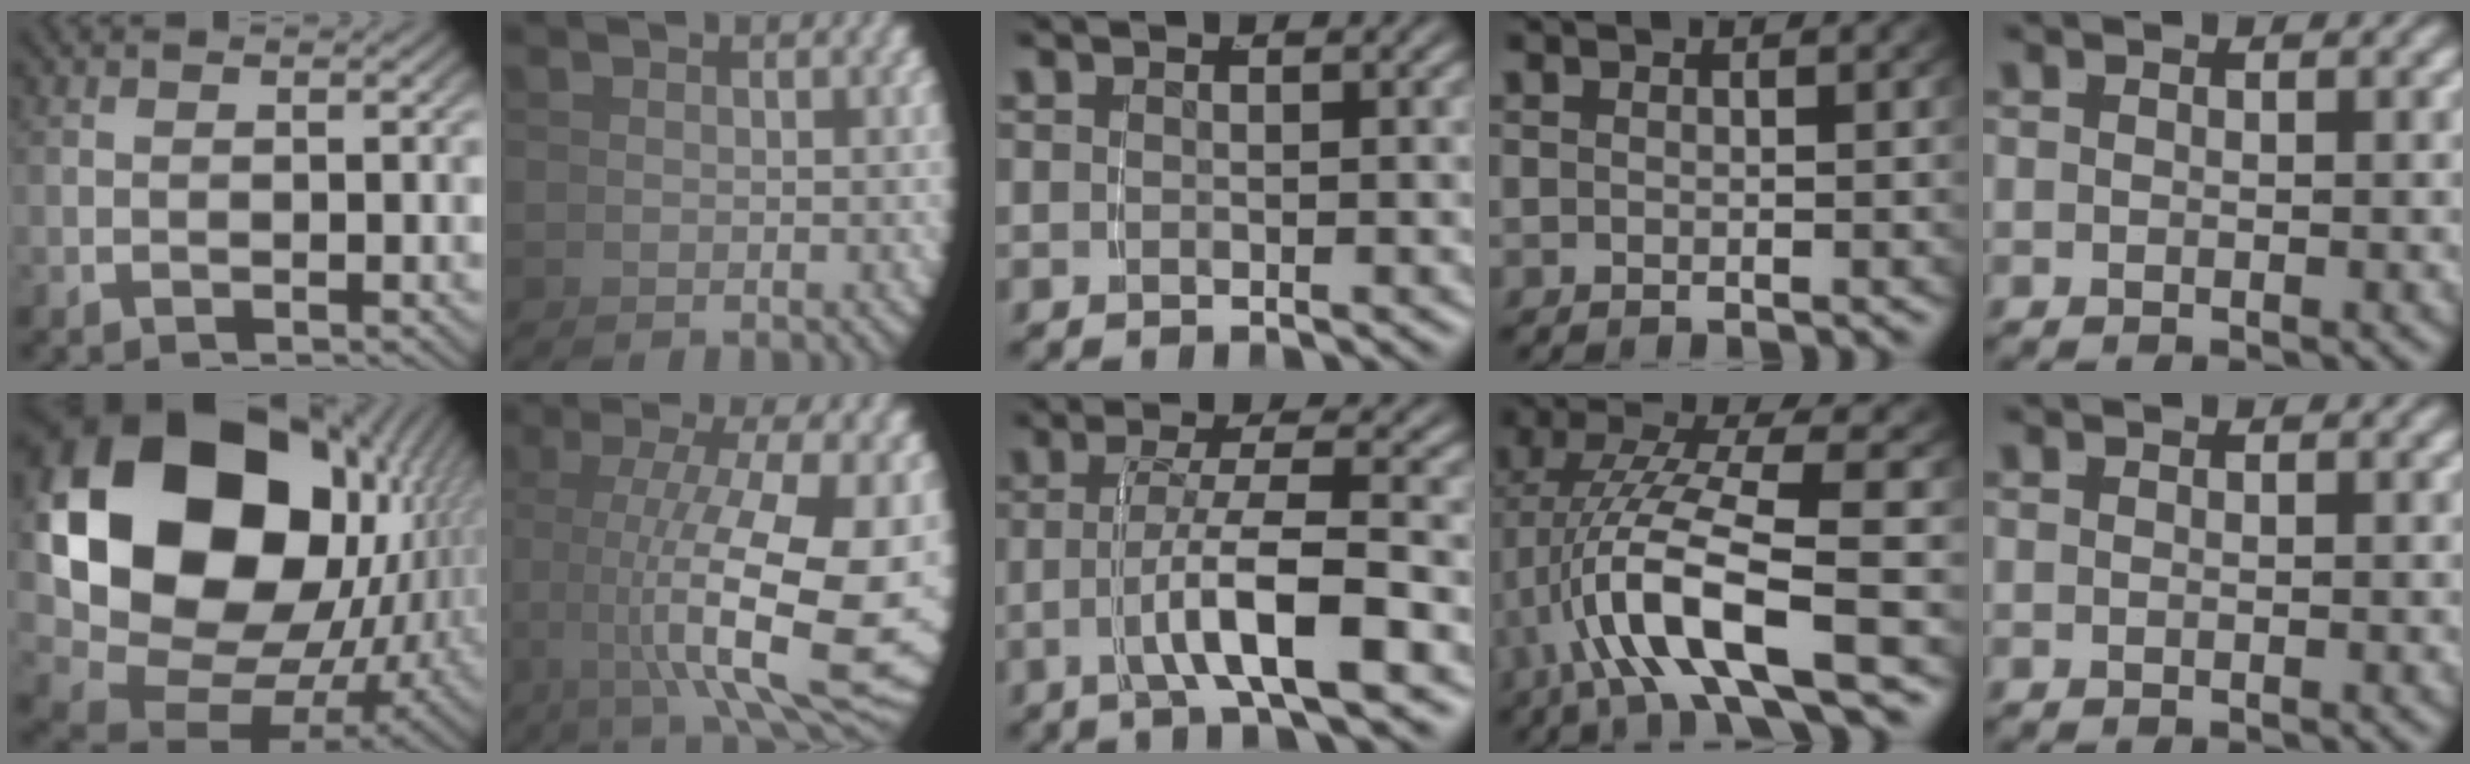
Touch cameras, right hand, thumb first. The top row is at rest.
{"thumb": {"total": 25.8, "force": [1.5, 17.4, 19.0], "torque": [-0.396, -0.058, 0.050]}, "index": {"total": 12.3, "force": [-0.1, 5.1, 11.2], "torque": [-0.173, -0.036, 0.025]}, "middle": {"total": 5.0, "force": [-1.9, 0.2, 4.7], "torque": [-0.081, -0.001, -0.031]}, "ring": {"total": 8.8, "force": [-1.7, 3.6, 7.8], "torque": [-0.174, -0.020, -0.020]}}